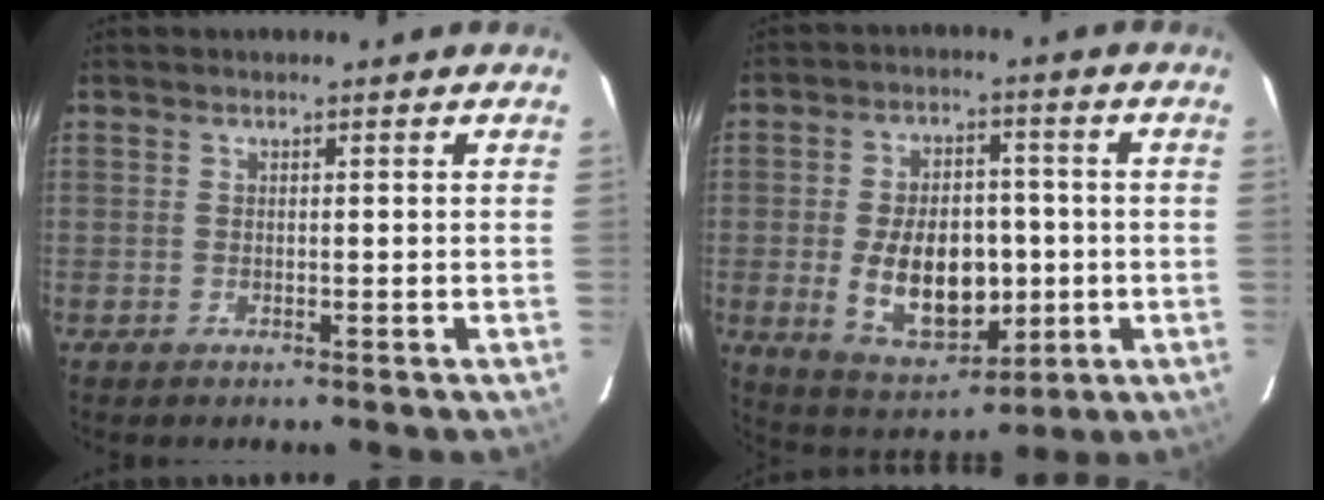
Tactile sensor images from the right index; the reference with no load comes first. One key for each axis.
{"total": 14.5, "fx": -2.0, "fy": 8.9, "fz": 11.3, "tx": -0.218, "ty": 0.001, "tz": -0.009}